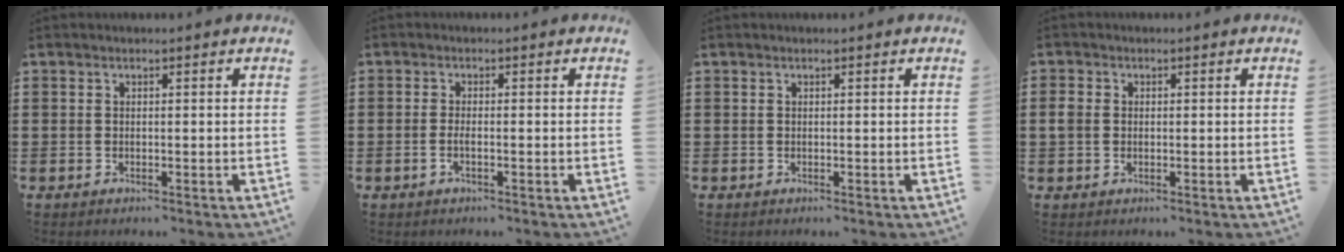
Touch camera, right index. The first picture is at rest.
{"total": 1.4, "force": [-0.6, 0.2, 1.2], "torque": [-0.023, -0.002, -0.011]}
{"total": 0.0}
{"total": 1.7, "force": [-0.1, 1.5, 0.8], "torque": [-0.019, 0.007, -0.003]}